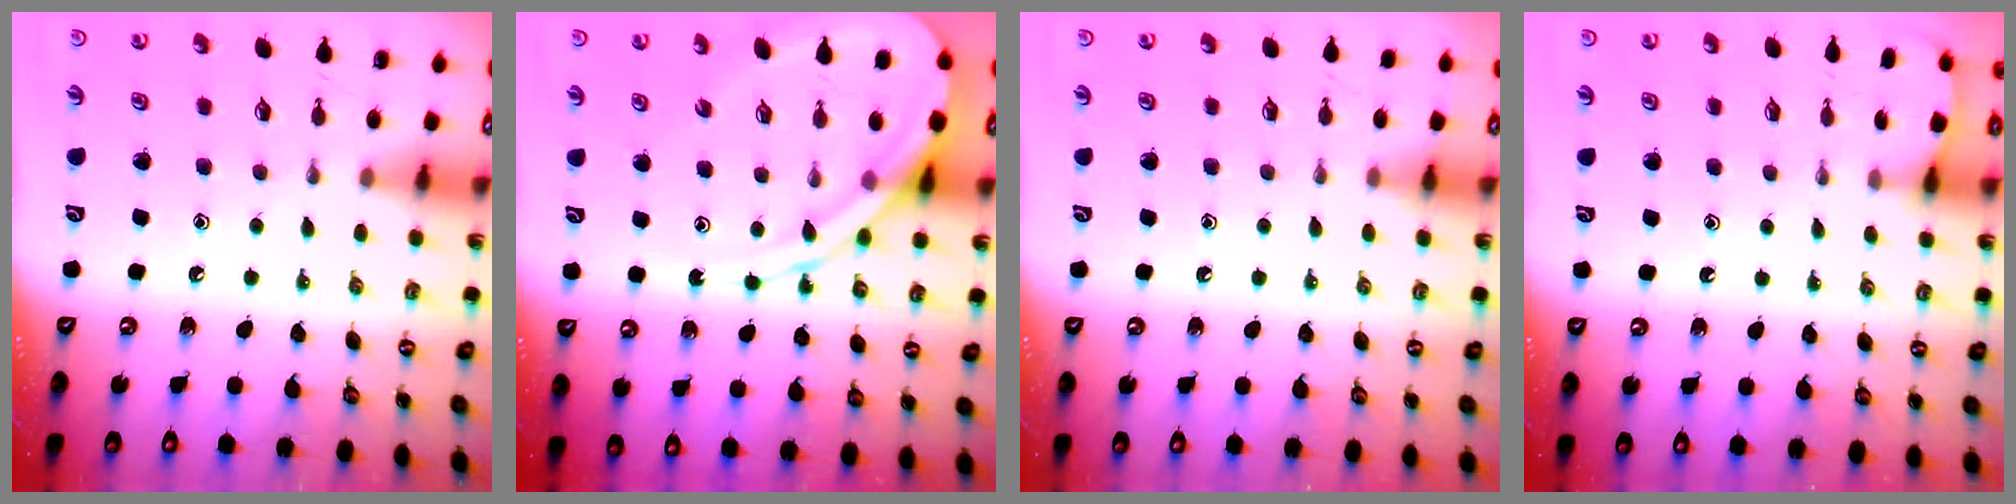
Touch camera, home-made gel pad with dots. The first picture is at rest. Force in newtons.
{"total": 14.7, "press": 14.6, "slide": 1.7}
{"total": 3.0, "press": 2.9, "slide": 0.5}
{"total": 2.6, "press": 2.6, "slide": 0.3}